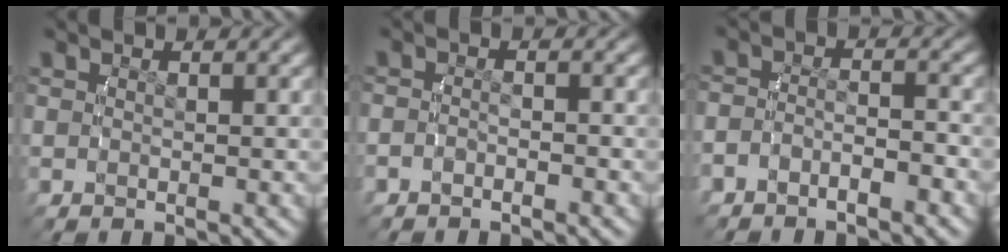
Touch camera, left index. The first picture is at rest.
{"total": 1.7, "force": [-1.4, 1.0, 0.4], "torque": [-0.018, 0.002, -0.026]}
{"total": 3.2, "force": [-2.5, 1.7, 1.1], "torque": [-0.024, -0.002, -0.045]}